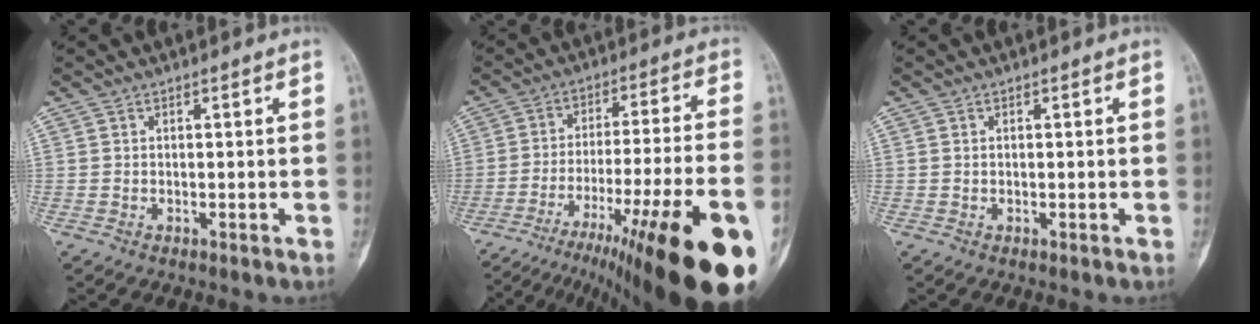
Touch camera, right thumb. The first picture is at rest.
{"total": 29.3, "force": [-16.9, 4.4, 23.5], "torque": [-0.304, 0.034, -0.256]}
{"total": 0.0}